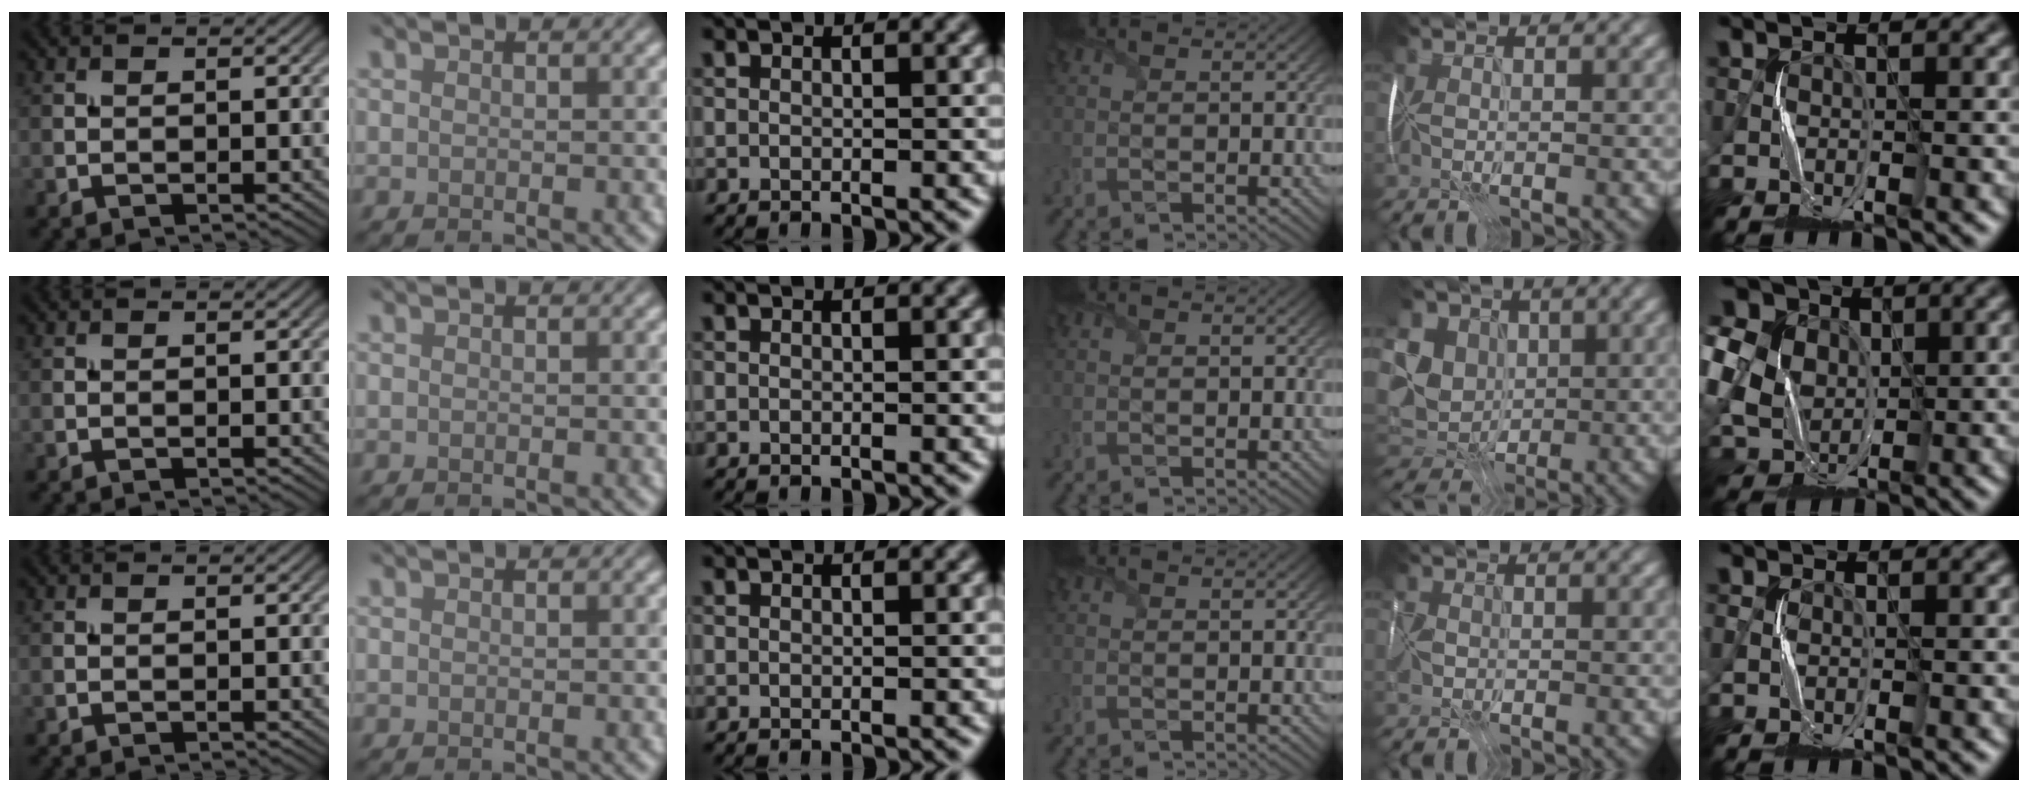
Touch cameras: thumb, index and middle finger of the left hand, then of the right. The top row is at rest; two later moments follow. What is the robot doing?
{"motion": "fold", "object": "shipping label"}